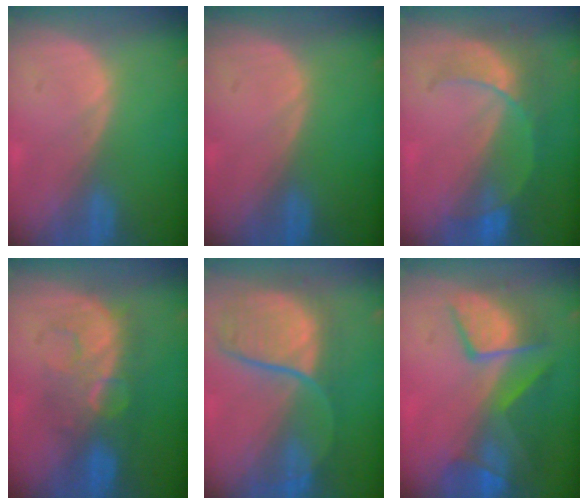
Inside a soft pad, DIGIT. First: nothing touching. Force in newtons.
{"total": 0.0}
{"total": 7.8, "press": 6.9, "slide": 3.7}
{"total": 8.0, "press": 7.7, "slide": 2.0}
{"total": 9.6, "press": 9.0, "slide": 3.3}
{"total": 9.4, "press": 8.6, "slide": 3.8}